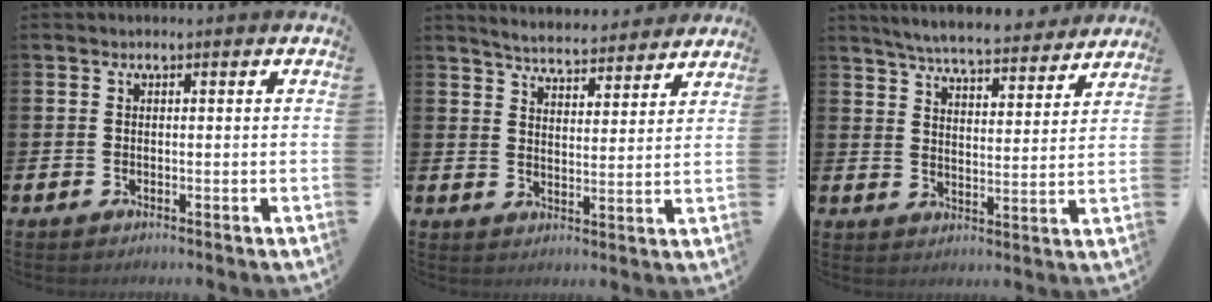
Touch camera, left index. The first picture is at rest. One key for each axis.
{"total": 5.3, "fx": 5.3, "fy": 0.4, "fz": 0.5, "tx": -0.022, "ty": -0.036, "tz": 0.091}
{"total": 6.3, "fx": 6.1, "fy": 0.4, "fz": 1.4, "tx": -0.047, "ty": -0.043, "tz": 0.106}